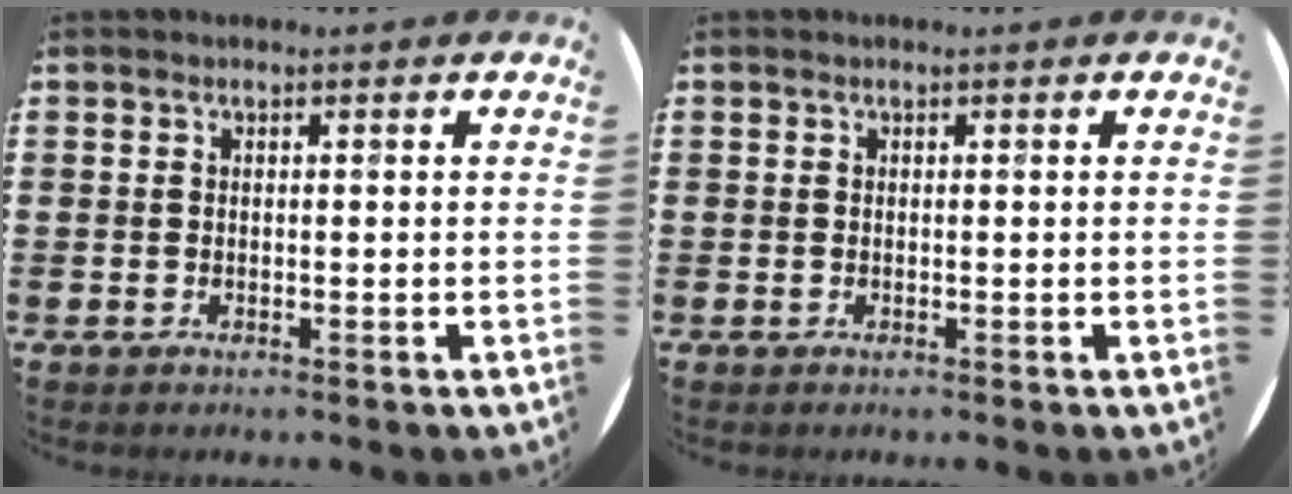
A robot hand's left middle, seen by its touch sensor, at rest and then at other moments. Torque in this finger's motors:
{"motor_torque": [0.00, 0.00, 0.00, 0.00]}